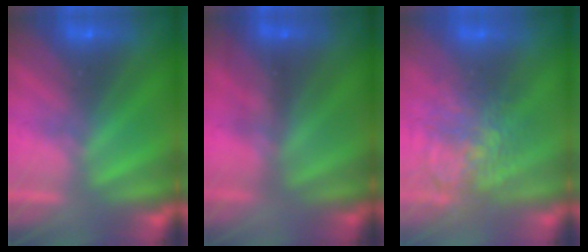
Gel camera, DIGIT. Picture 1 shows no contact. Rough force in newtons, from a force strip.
{"total": 2.0}
{"total": 3.5}